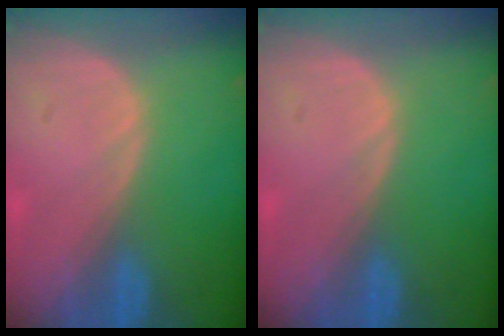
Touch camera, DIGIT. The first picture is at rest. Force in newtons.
{"total": 0.0}